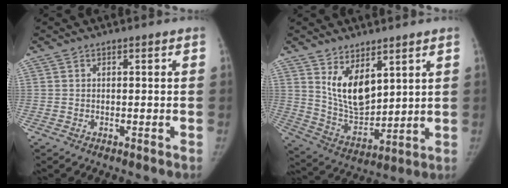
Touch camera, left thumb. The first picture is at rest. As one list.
[{"total": 10.9, "force": [5.3, 5.6, 7.7], "torque": [-0.102, -0.047, 0.116]}]